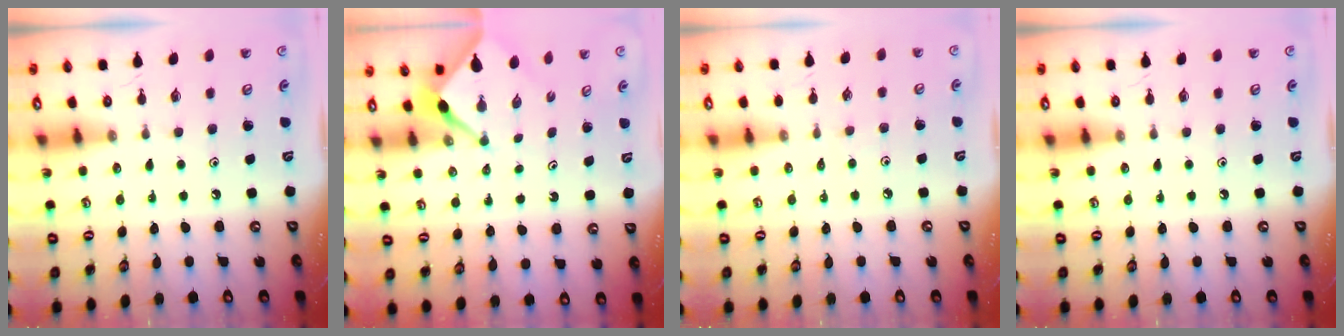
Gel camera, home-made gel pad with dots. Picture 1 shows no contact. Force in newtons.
{"total": 2.3, "press": 2.2, "slide": 0.3}
{"total": 2.2, "press": 2.1, "slide": 0.5}
{"total": 0.0}